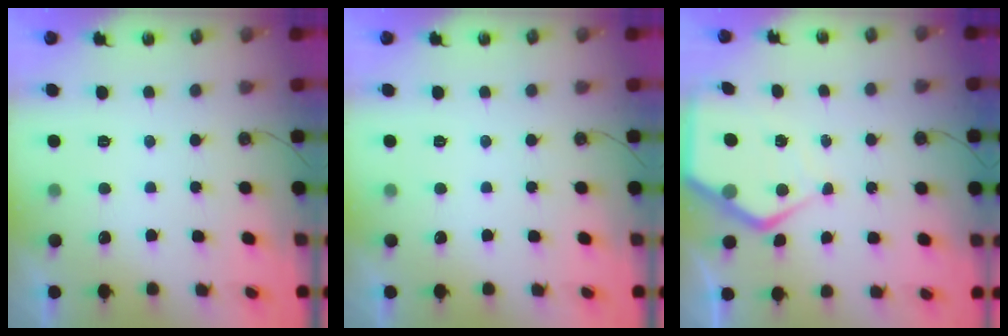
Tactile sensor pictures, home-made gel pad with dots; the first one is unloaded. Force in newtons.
{"total": 0.0}
{"total": 7.1, "press": 7.1, "slide": 0.5}